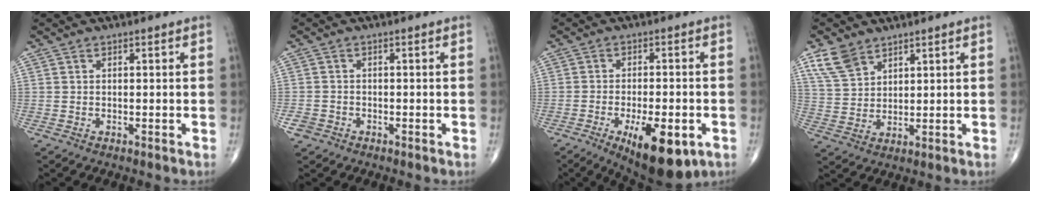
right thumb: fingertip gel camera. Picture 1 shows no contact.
{"total": 2.2, "force": [-1.2, 1.8, 0.5], "torque": [-0.009, 0.007, -0.022]}
{"total": 13.4, "force": [-5.5, 5.2, 11.1], "torque": [-0.157, 0.000, -0.072]}
{"total": 6.7, "force": [4.6, 3.9, 2.9], "torque": [-0.048, -0.018, 0.099]}